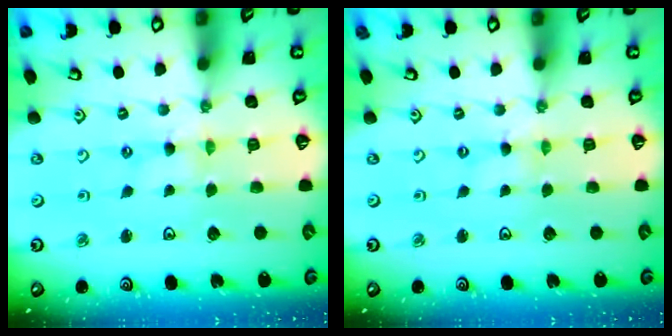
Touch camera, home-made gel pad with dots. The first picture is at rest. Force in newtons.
{"total": 0.0}